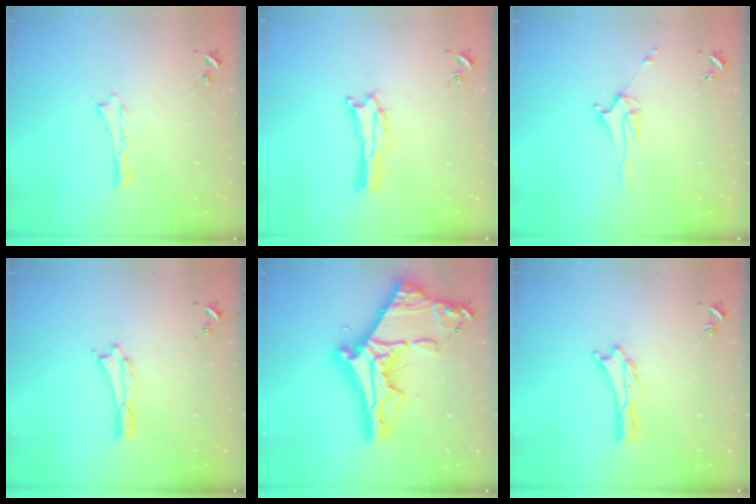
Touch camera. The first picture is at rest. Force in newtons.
{"total": 0.0}
{"total": 3.7, "press": 3.7, "slide": 0.5}
{"total": 0.0}
{"total": 14.3, "press": 14.3, "slide": 1.2}
{"total": 0.0}